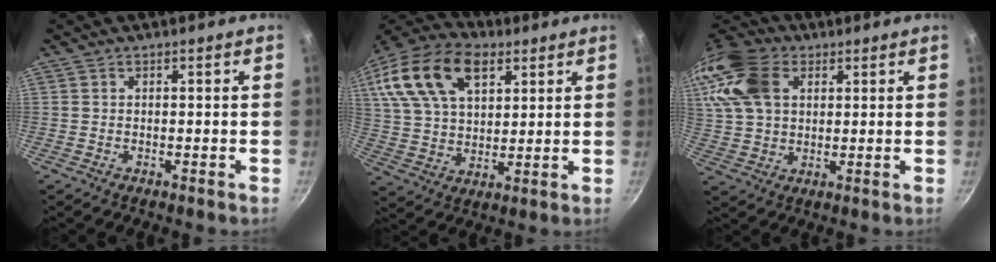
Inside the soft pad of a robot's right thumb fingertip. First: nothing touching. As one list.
[{"total": 19.7, "force": [8.3, 11.8, 13.5], "torque": [-0.236, -0.001, 0.145]}, {"total": 18.8, "force": [6.8, 13.1, 11.7], "torque": [-0.260, 0.015, 0.121]}]